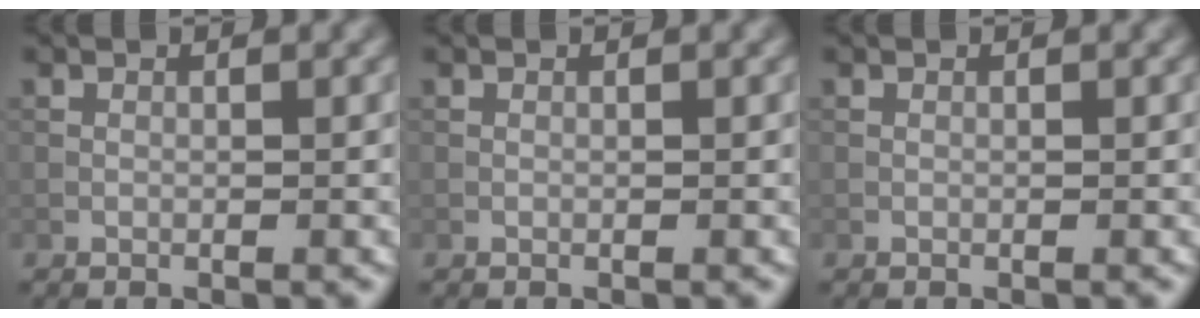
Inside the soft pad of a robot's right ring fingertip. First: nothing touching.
{"total": 0.0}
{"total": 0.0}